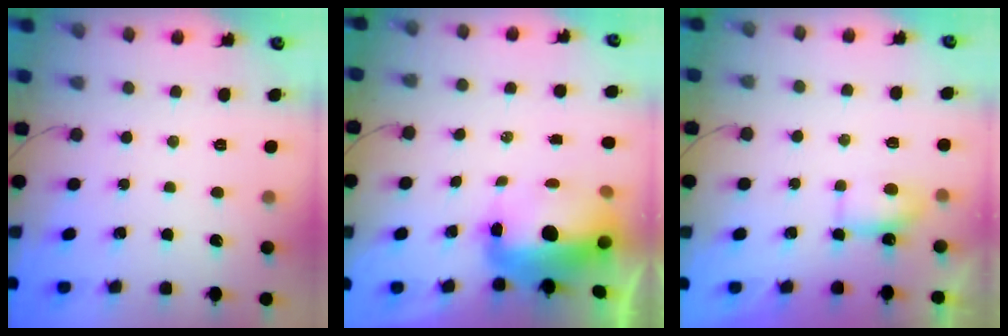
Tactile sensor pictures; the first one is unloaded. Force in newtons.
{"total": 11.6, "press": 11.4, "slide": 2.4}
{"total": 4.2, "press": 4.1, "slide": 1.0}